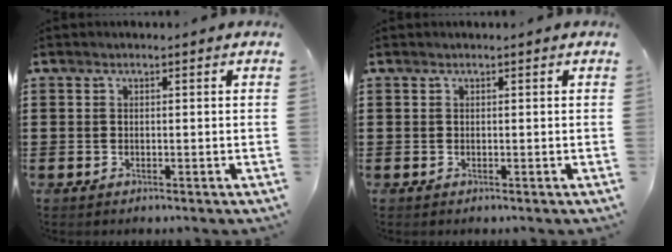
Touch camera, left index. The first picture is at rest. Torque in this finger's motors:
{"motor_torque": [-0.09, 0.07, 0.01, 0.00]}